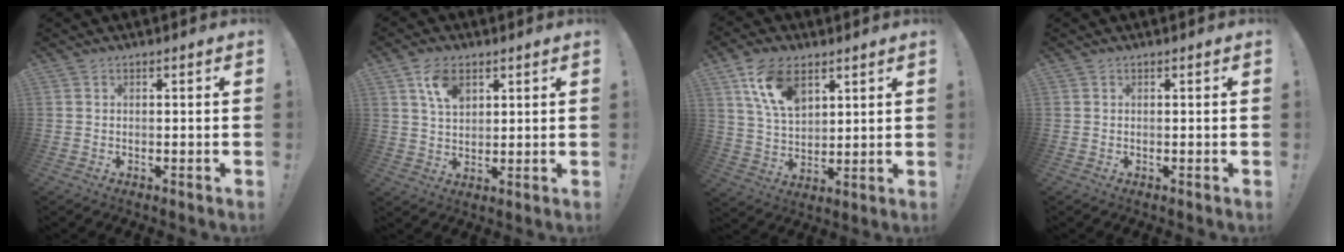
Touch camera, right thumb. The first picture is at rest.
{"total": 8.3, "force": [4.6, 5.4, 4.3], "torque": [-0.058, -0.016, 0.082]}
{"total": 13.4, "force": [7.5, 8.1, 7.6], "torque": [-0.133, -0.021, 0.145]}
{"total": 0.0}